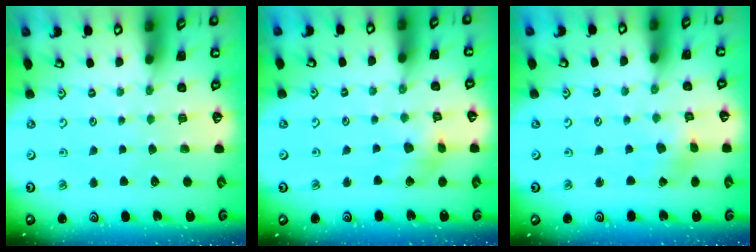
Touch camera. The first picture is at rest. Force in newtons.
{"total": 5.4, "press": 5.3, "slide": 0.7}
{"total": 1.4, "press": 1.4, "slide": 0.4}